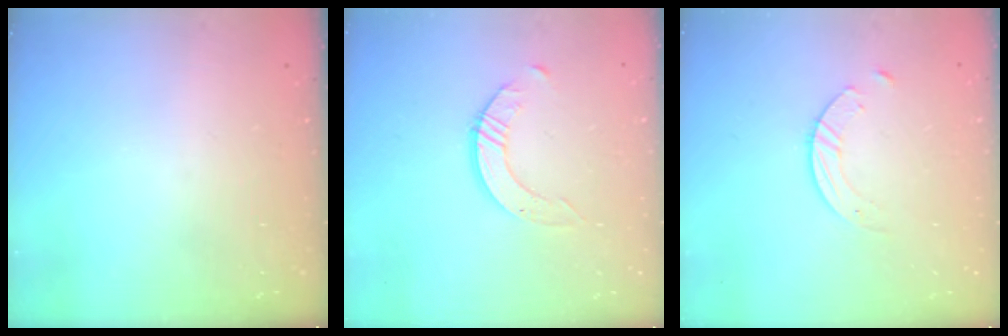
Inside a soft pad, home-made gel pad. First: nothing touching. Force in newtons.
{"total": 2.5, "press": 2.5, "slide": 0.3}
{"total": 1.4, "press": 1.4, "slide": 0.2}